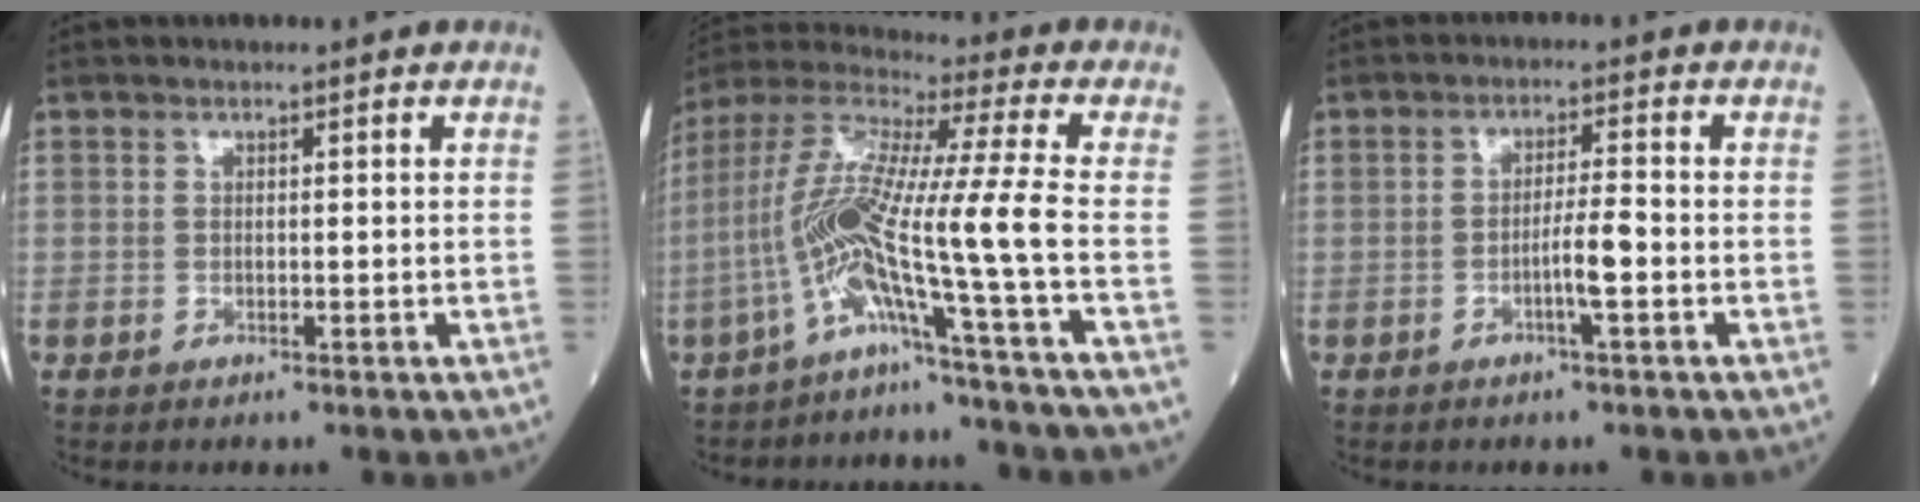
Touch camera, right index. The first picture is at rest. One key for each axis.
{"total": 13.8, "fx": -5.2, "fy": -2.6, "fz": 12.5, "tx": -0.262, "ty": 0.011, "tz": -0.110}
{"total": 3.8, "fx": -1.3, "fy": -0.2, "fz": 3.6, "tx": -0.063, "ty": -0.002, "tz": -0.025}